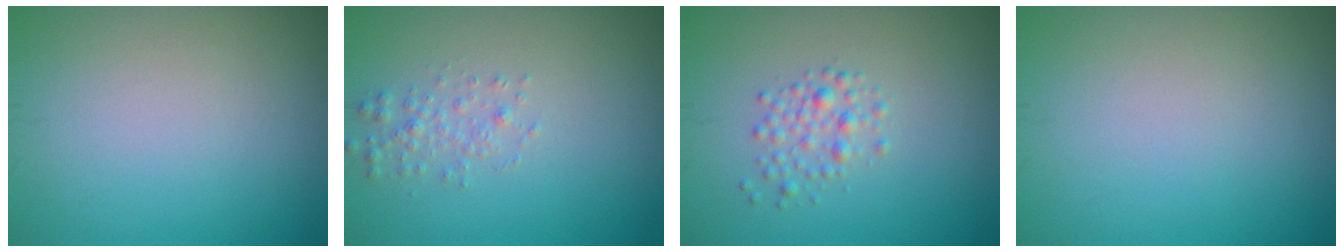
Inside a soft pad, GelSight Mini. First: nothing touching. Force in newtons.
{"total": 1.4, "press": 1.4, "slide": 0.0}
{"total": 1.8, "press": 1.8, "slide": 0.0}
{"total": 0.0}